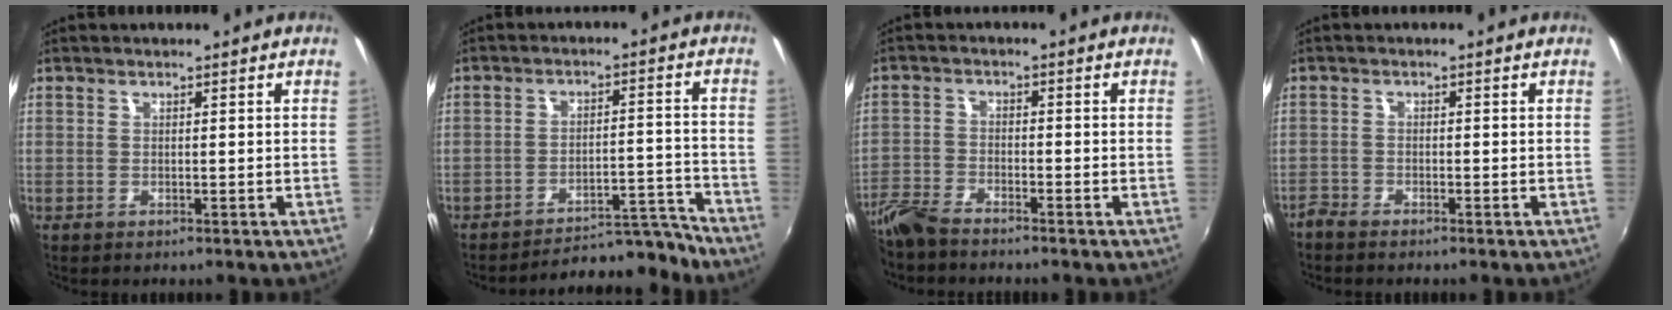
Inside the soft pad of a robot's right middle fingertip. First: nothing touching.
{"total": 12.4, "force": [-12.2, 1.1, 2.0], "torque": [-0.036, 0.032, -0.168]}
{"total": 6.4, "force": [-5.7, 1.4, 2.5], "torque": [-0.063, -0.014, -0.117]}
{"total": 2.1, "force": [-2.0, 0.5, 0.3], "torque": [-0.012, -0.007, -0.045]}